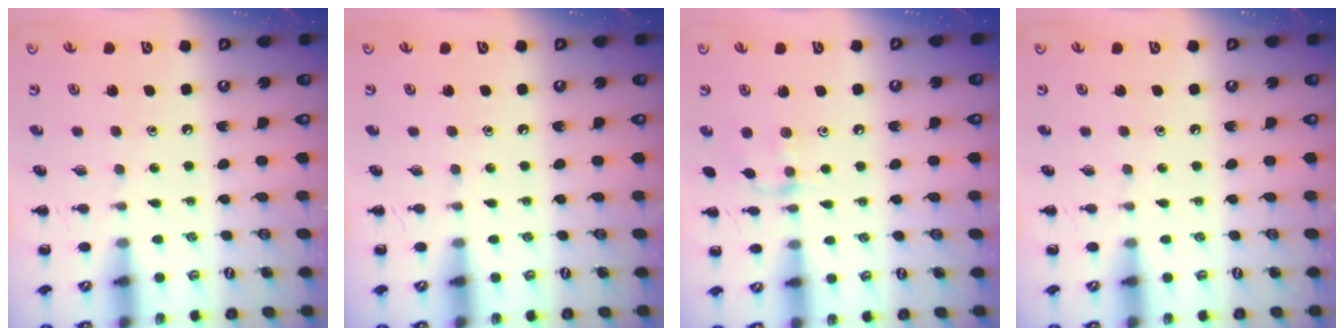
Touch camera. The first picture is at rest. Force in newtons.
{"total": 0.0}
{"total": 7.3, "press": 7.2, "slide": 1.2}
{"total": 0.0}